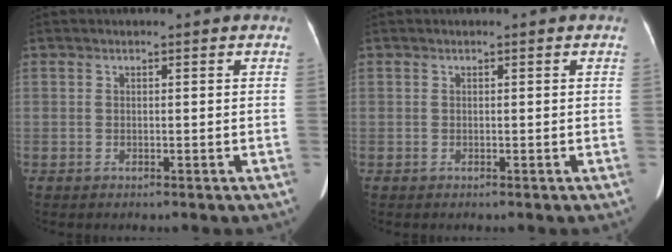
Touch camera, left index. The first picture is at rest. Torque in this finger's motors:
{"motor_torque": [0.23, -0.12, 0.04, 0.01]}